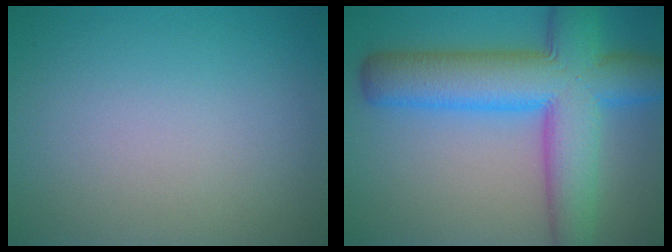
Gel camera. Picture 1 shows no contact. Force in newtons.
{"total": 11.1, "press": 11.1, "slide": 0.3}